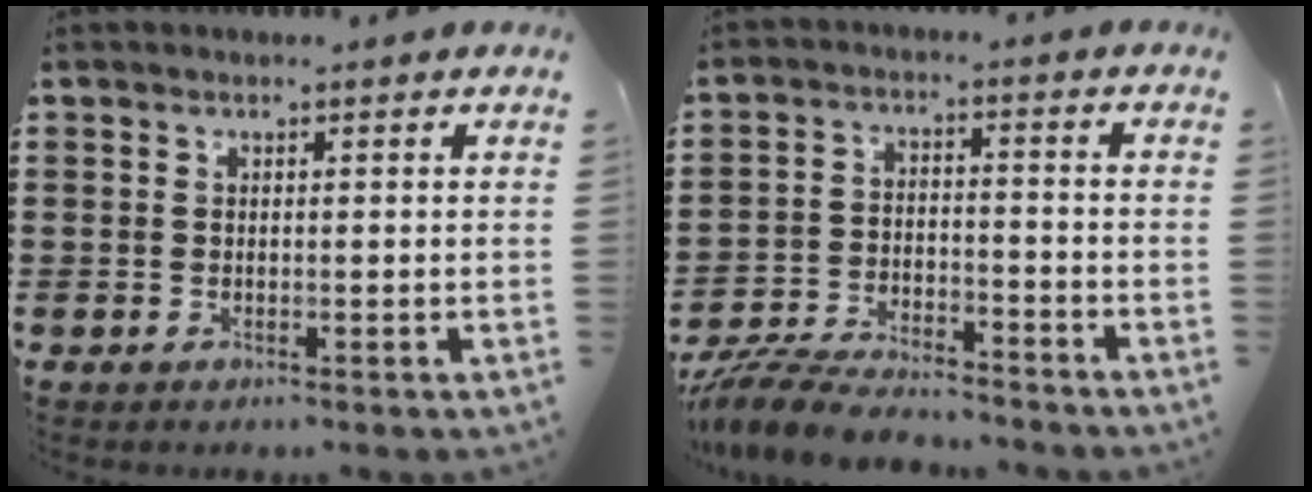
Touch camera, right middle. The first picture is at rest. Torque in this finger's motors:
{"motor_torque": [0.70, -0.15, 0.16, 0.06]}